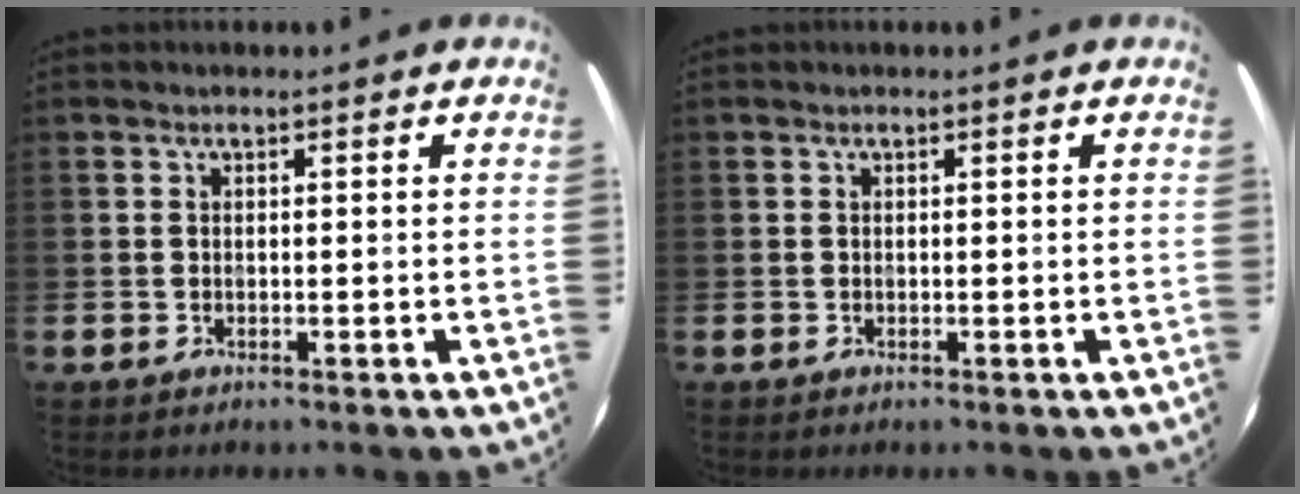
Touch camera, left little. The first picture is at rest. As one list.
[{"total": 0.0}]